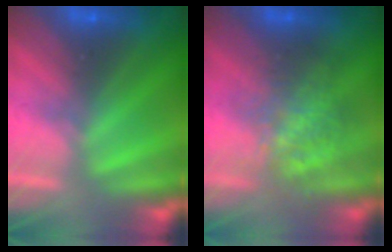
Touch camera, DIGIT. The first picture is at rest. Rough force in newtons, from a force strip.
{"total": 2.2}